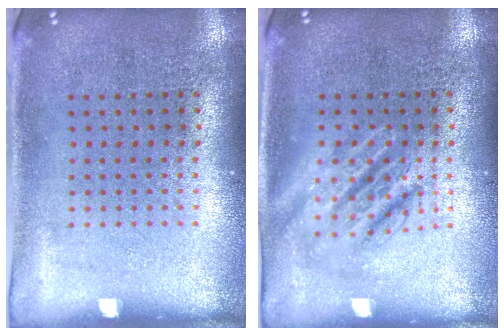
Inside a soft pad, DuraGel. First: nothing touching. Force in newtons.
{"total": 1.9, "press": 1.9, "slide": 0.3}